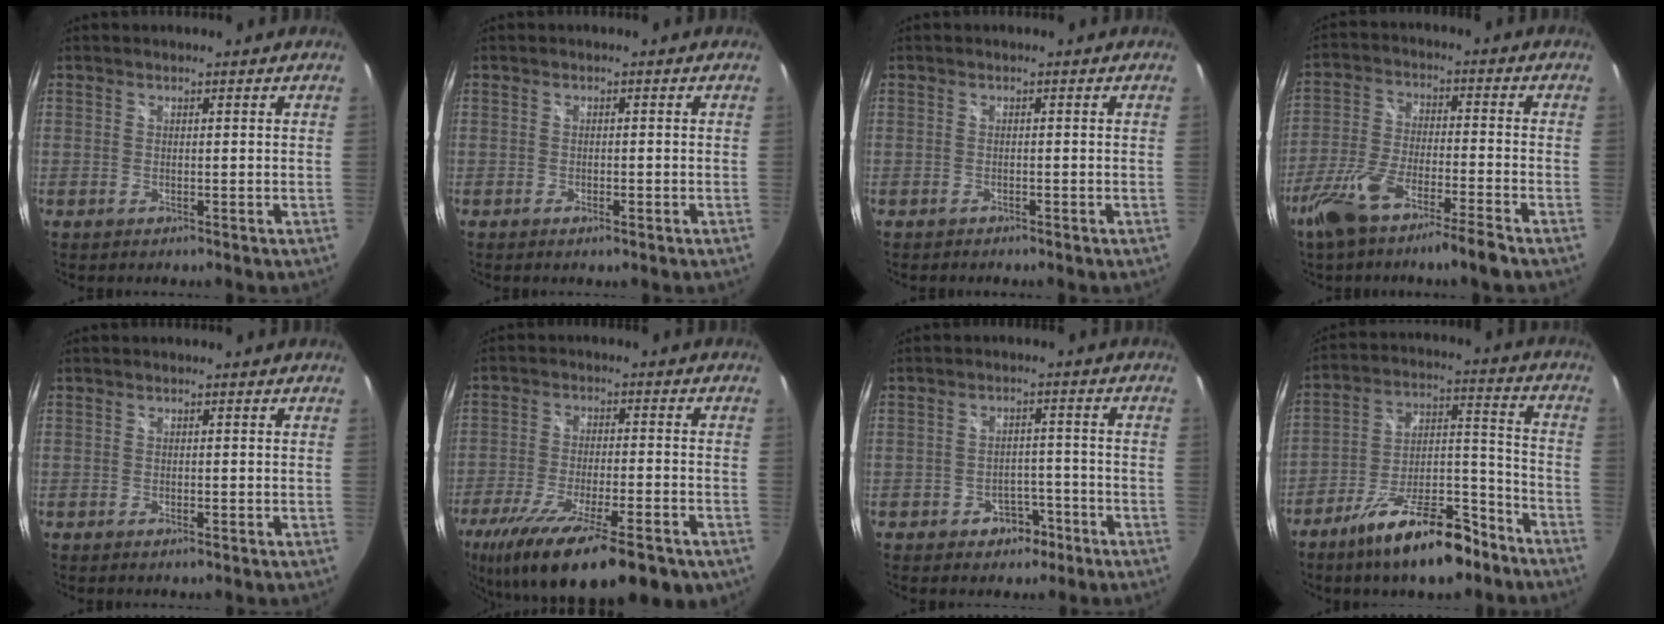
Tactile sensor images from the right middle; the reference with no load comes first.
{"total": 1.1, "force": [-0.7, 0.4, 0.8], "torque": [-0.013, -0.003, -0.012]}
{"total": 0.9, "force": [-0.8, 0.3, 0.1], "torque": [-0.007, -0.003, -0.014]}
{"total": 11.4, "force": [-8.1, 1.1, 7.9], "torque": [-0.174, -0.019, -0.153]}
{"total": 0.8, "force": [-0.5, 0.3, 0.5], "torque": [-0.008, -0.002, -0.009]}
{"total": 22.4, "force": [-14.9, 6.2, 15.5], "torque": [-0.285, -0.068, -0.230]}
{"total": 5.0, "force": [-3.1, 3.4, 1.8], "torque": [-0.040, 0.011, -0.036]}
{"total": 17.8, "force": [-12.3, 6.1, 11.3], "torque": [-0.192, 0.013, -0.194]}